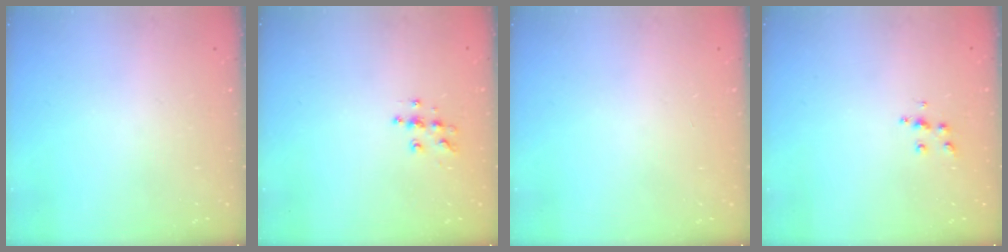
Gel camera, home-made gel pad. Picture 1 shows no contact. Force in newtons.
{"total": 7.4, "press": 7.4, "slide": 0.3}
{"total": 0.0}
{"total": 6.2, "press": 6.2, "slide": 0.5}